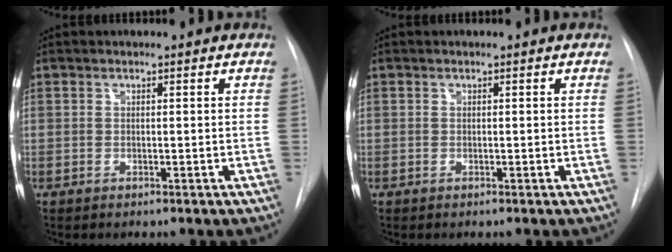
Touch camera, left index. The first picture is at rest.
{"total": 0.0}